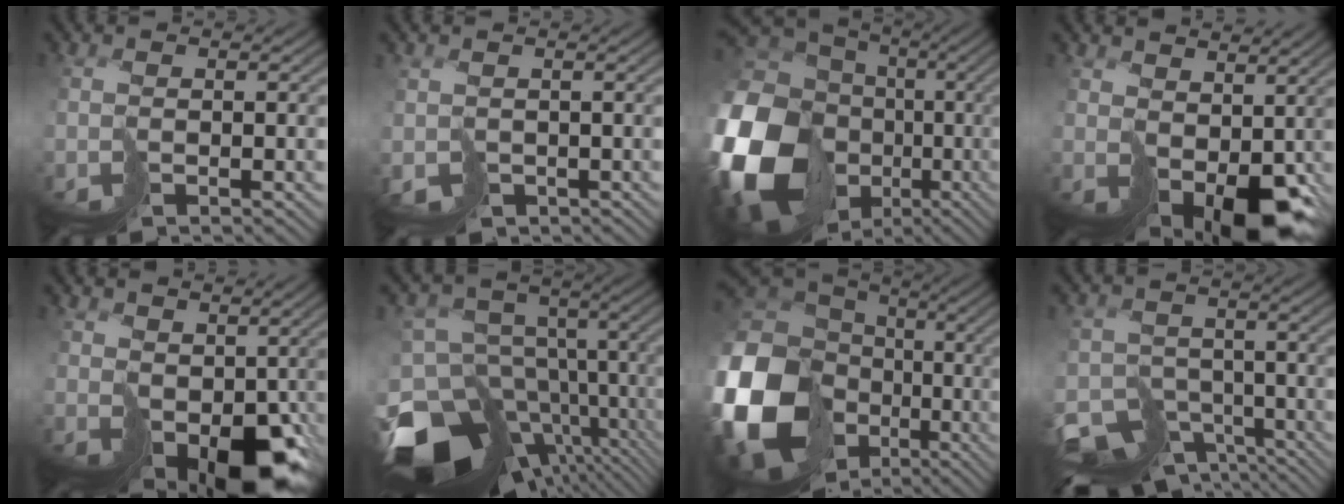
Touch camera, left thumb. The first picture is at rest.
{"total": 1.4, "force": [-0.2, 1.4, 0.1], "torque": [-0.009, -0.013, -0.004]}
{"total": 21.7, "force": [-3.9, 18.8, 10.2], "torque": [-0.284, -0.053, -0.083]}
{"total": 9.3, "force": [1.4, 6.2, 6.8], "torque": [-0.131, -0.037, 0.063]}
{"total": 9.8, "force": [0.3, 6.6, 7.2], "torque": [-0.137, -0.042, 0.037]}
{"total": 16.7, "force": [-9.7, 10.1, 9.1], "torque": [-0.201, -0.018, -0.123]}
{"total": 21.8, "force": [-5.7, 17.8, 11.3], "torque": [-0.314, -0.070, -0.114]}
{"total": 10.6, "force": [-7.7, 6.2, 4.0], "torque": [-0.088, -0.030, -0.105]}